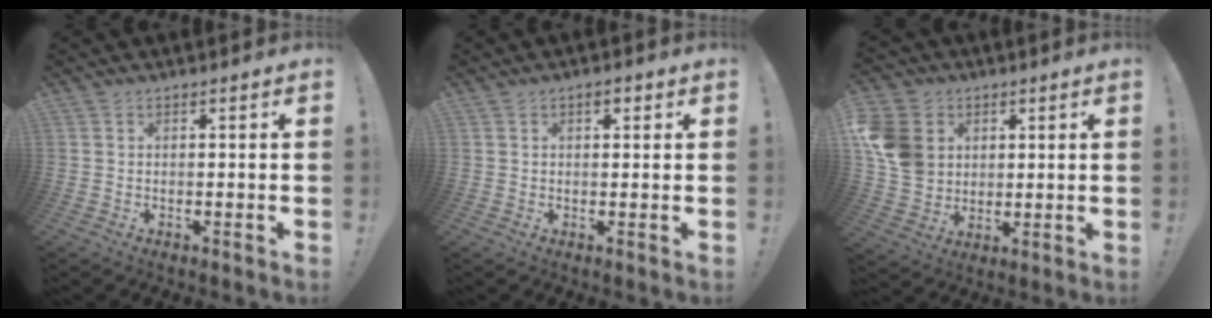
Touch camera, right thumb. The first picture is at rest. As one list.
[{"total": 2.1, "force": [1.1, 1.1, 1.5], "torque": [-0.022, 0.000, 0.016]}, {"total": 12.9, "force": [3.6, 10.9, 6.0], "torque": [-0.114, -0.015, 0.073]}]